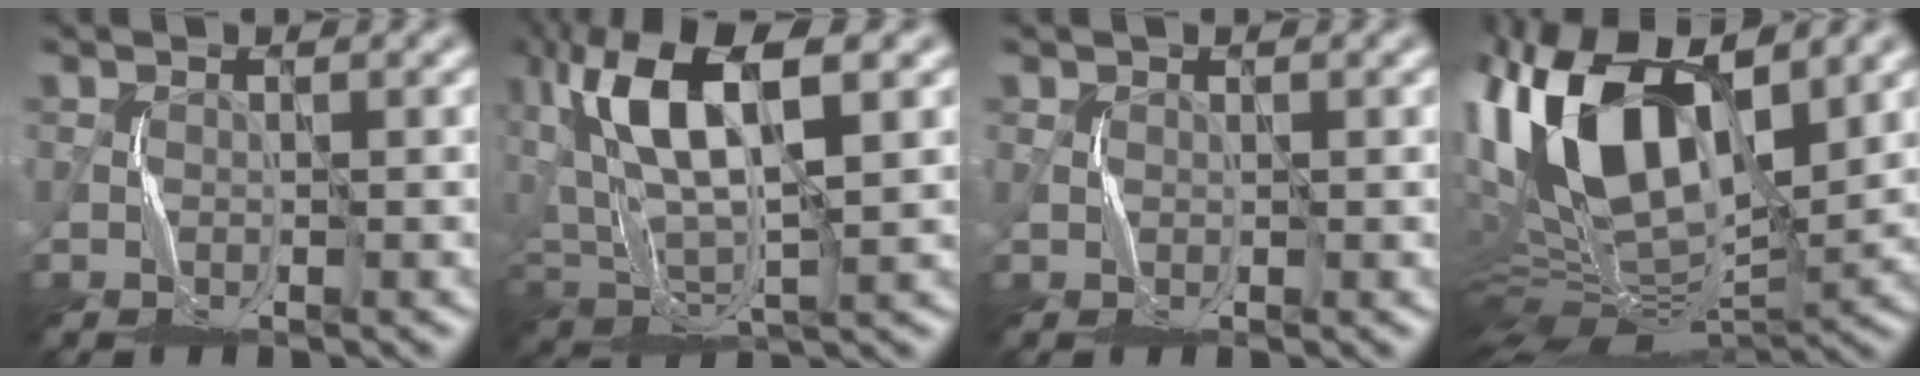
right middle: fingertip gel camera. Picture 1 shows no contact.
{"total": 11.6, "force": [4.5, 4.4, 9.7], "torque": [-0.202, 0.017, 0.084]}
{"total": 0.7, "force": [0.2, 0.5, 0.3], "torque": [-0.006, -0.002, 0.004]}
{"total": 15.7, "force": [4.0, 8.0, 13.0], "torque": [-0.247, 0.008, 0.070]}